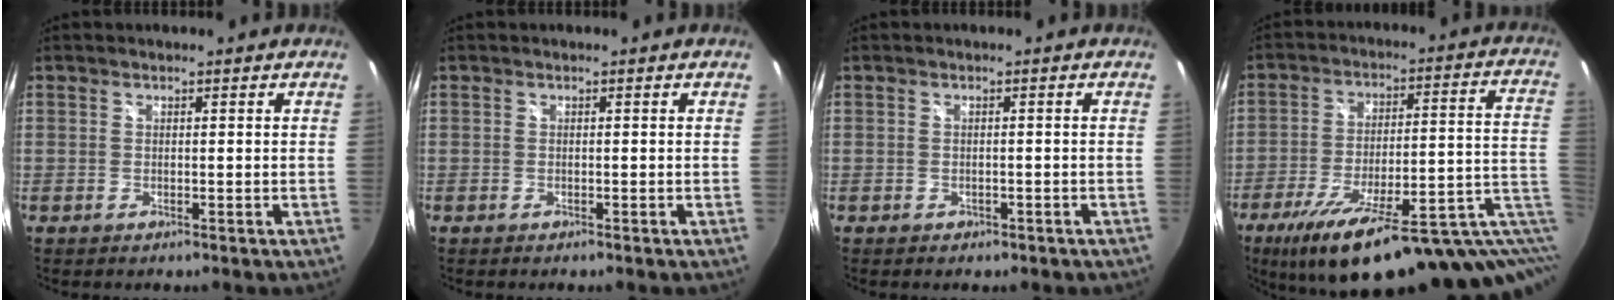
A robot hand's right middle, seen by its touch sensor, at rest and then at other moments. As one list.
[{"total": 0.0}, {"total": 1.8, "force": [-1.2, 1.1, 0.7], "torque": [-0.012, -0.003, -0.011]}, {"total": 27.4, "force": [-15.2, 7.0, 21.7], "torque": [-0.293, -0.032, -0.200]}]